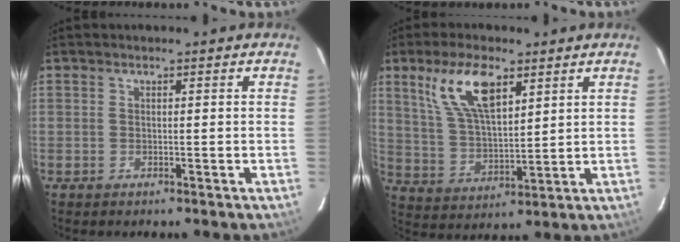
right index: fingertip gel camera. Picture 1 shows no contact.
{"total": 11.9, "force": [6.3, 4.8, 8.9], "torque": [-0.171, 0.013, 0.130]}